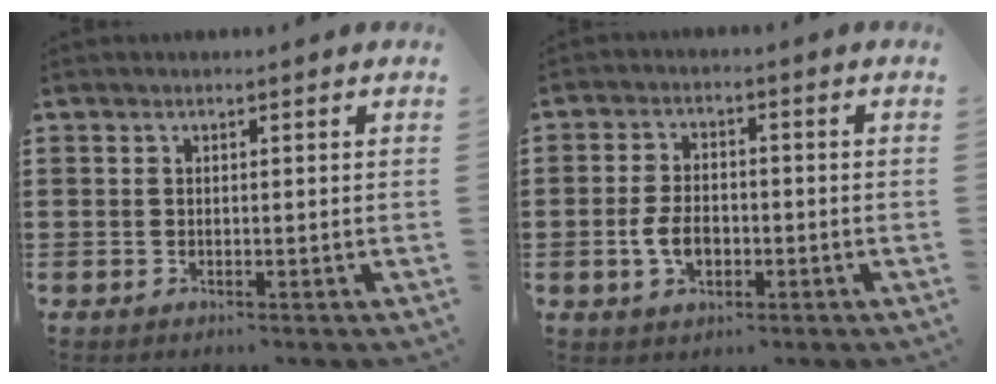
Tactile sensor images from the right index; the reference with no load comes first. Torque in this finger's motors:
{"motor_torque": [1.02, -0.43, 0.55, 0.15]}